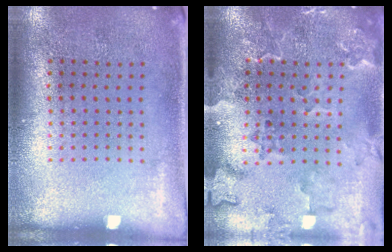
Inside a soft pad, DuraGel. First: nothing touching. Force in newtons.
{"total": 2.3, "press": 2.1, "slide": 0.8}